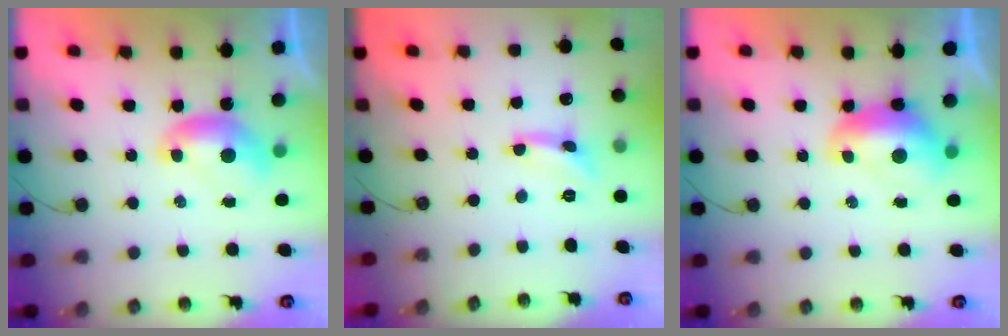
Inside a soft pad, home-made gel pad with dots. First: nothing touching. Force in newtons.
{"total": 1.5, "press": 1.4, "slide": 0.3}
{"total": 1.7, "press": 1.6, "slide": 0.6}